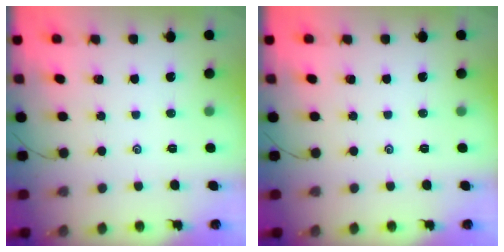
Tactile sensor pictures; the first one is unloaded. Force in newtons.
{"total": 0.0}